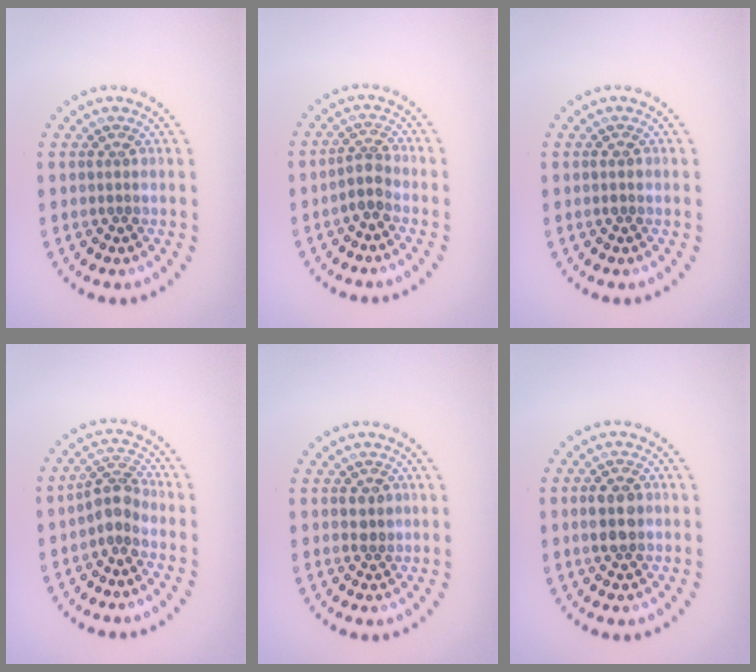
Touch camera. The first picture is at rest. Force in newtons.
{"total": 1.8, "press": 1.5, "slide": 1.0}
{"total": 0.8, "press": 0.8, "slide": 0.0}
{"total": 2.6, "press": 2.0, "slide": 1.7}
{"total": 1.4, "press": 1.4, "slide": 0.3}
{"total": 3.1, "press": 3.1, "slide": 0.2}